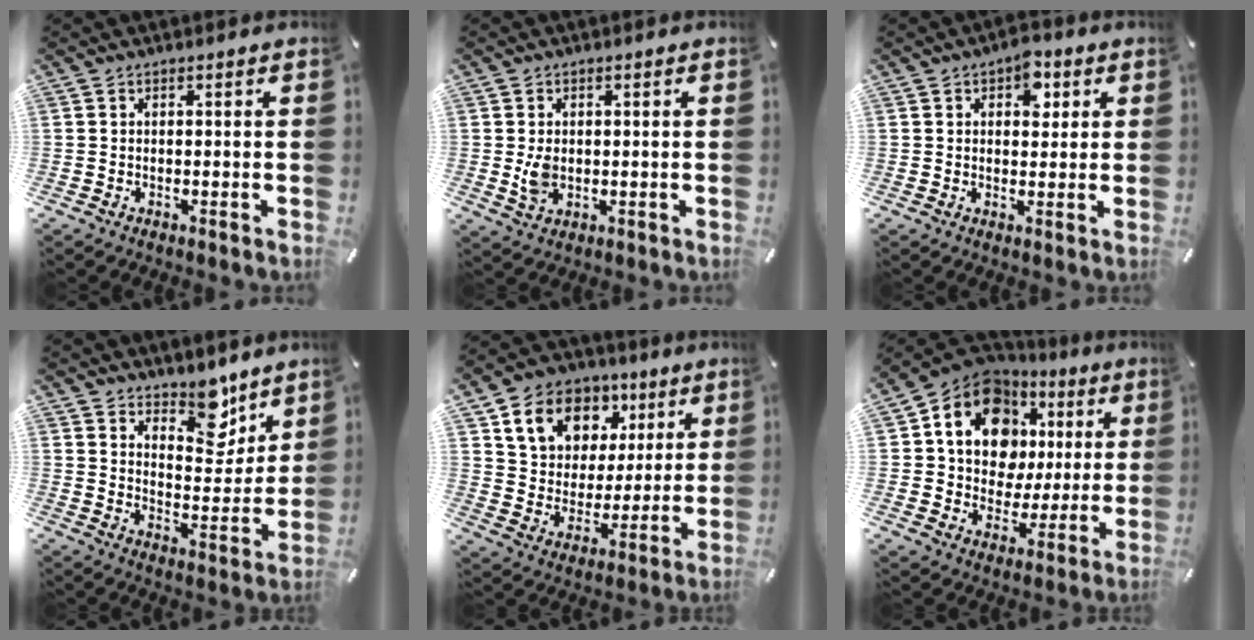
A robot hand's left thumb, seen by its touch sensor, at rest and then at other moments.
{"total": 4.6, "force": [0.1, 3.4, 3.1], "torque": [-0.064, -0.009, -0.005]}
{"total": 5.5, "force": [2.1, 3.5, 3.7], "torque": [-0.031, -0.009, 0.027]}
{"total": 12.0, "force": [10.2, 5.3, 3.5], "torque": [-0.030, -0.092, 0.186]}
{"total": 14.2, "force": [7.3, 11.2, 4.8], "torque": [-0.089, -0.028, 0.140]}
{"total": 16.3, "force": [5.5, 12.9, 8.3], "torque": [-0.156, -0.035, 0.101]}